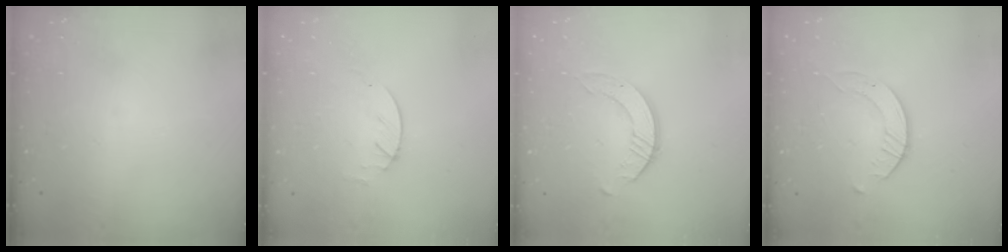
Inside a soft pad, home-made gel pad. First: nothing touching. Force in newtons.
{"total": 1.9, "press": 1.9, "slide": 0.3}
{"total": 2.5, "press": 2.5, "slide": 0.3}
{"total": 2.7, "press": 2.7, "slide": 0.3}